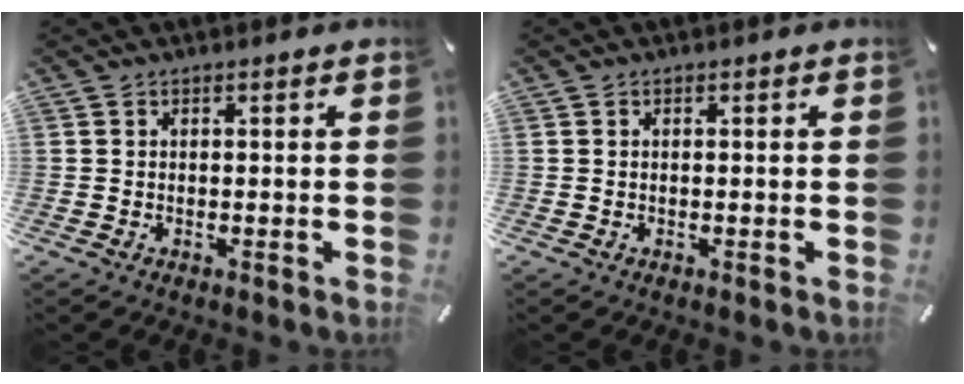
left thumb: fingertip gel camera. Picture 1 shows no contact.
{"total": 0.0}